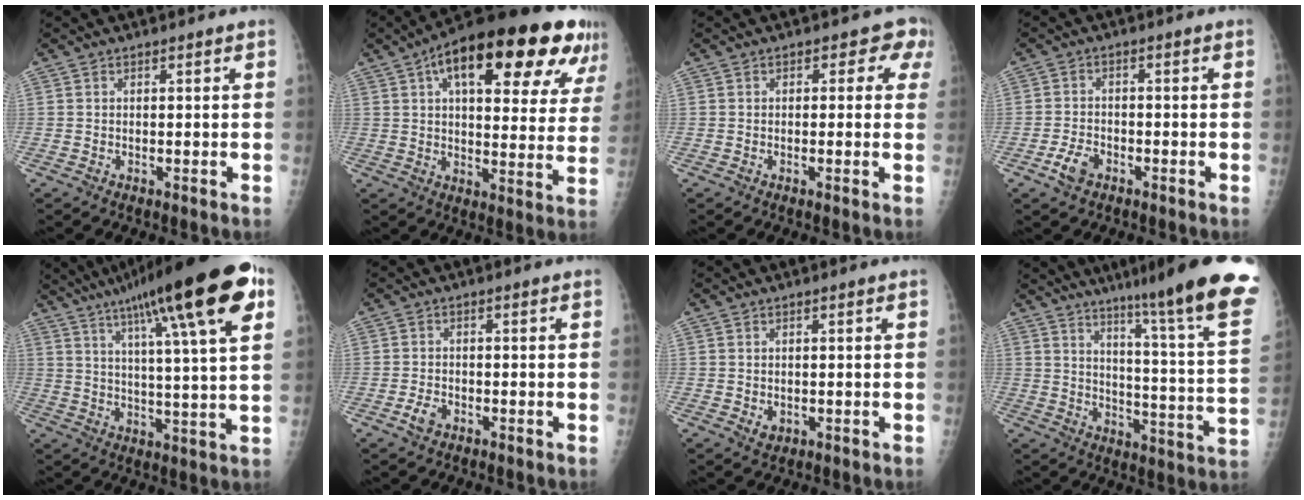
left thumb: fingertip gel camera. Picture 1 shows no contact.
{"total": 27.4, "force": [13.3, 10.4, 21.6], "torque": [-0.290, 0.014, 0.187]}
{"total": 3.4, "force": [1.3, 2.5, 2.0], "torque": [0.018, 0.004, -0.001]}
{"total": 4.0, "force": [-2.2, 2.5, 2.3], "torque": [-0.041, 0.012, -0.041]}
{"total": 23.4, "force": [11.7, 3.5, 19.9], "torque": [-0.303, -0.006, 0.175]}
{"total": 2.5, "force": [-1.4, 1.6, 1.5], "torque": [-0.029, 0.006, -0.025]}
{"total": 1.8, "force": [-0.3, 1.4, 1.1], "torque": [-0.009, -0.001, 0.003]}
{"total": 24.2, "force": [16.5, 1.1, 17.7], "torque": [-0.230, -0.092, 0.225]}